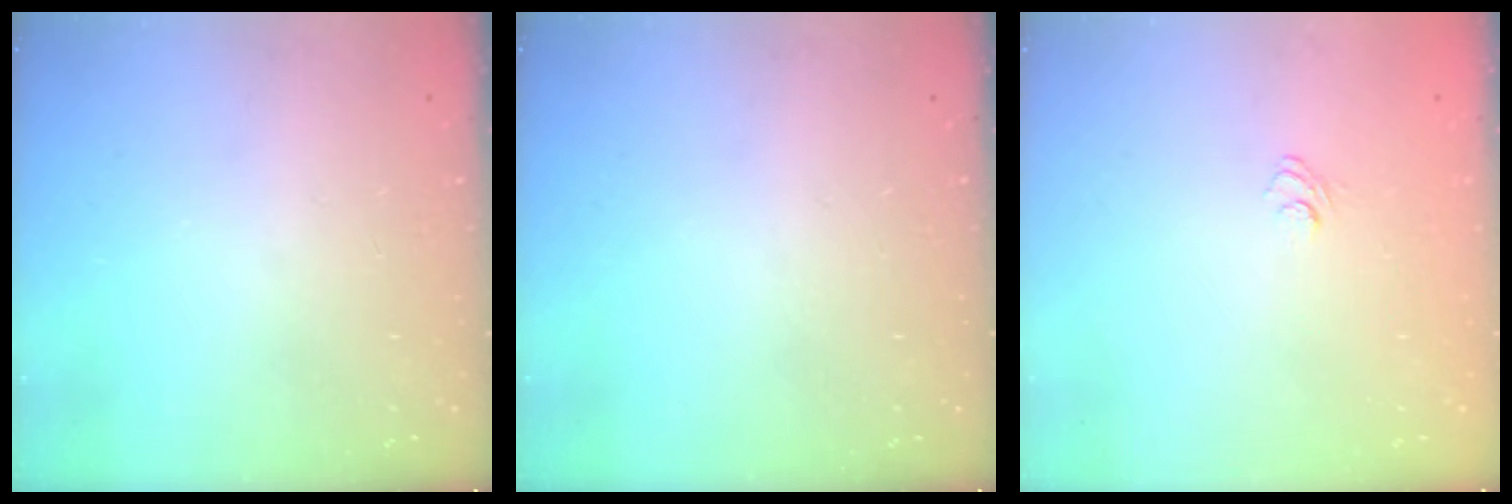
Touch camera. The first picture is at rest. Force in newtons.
{"total": 0.0}
{"total": 4.3, "press": 4.0, "slide": 1.4}